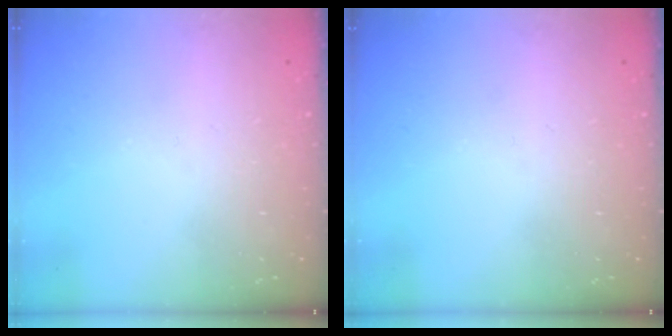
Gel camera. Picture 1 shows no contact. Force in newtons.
{"total": 0.0}